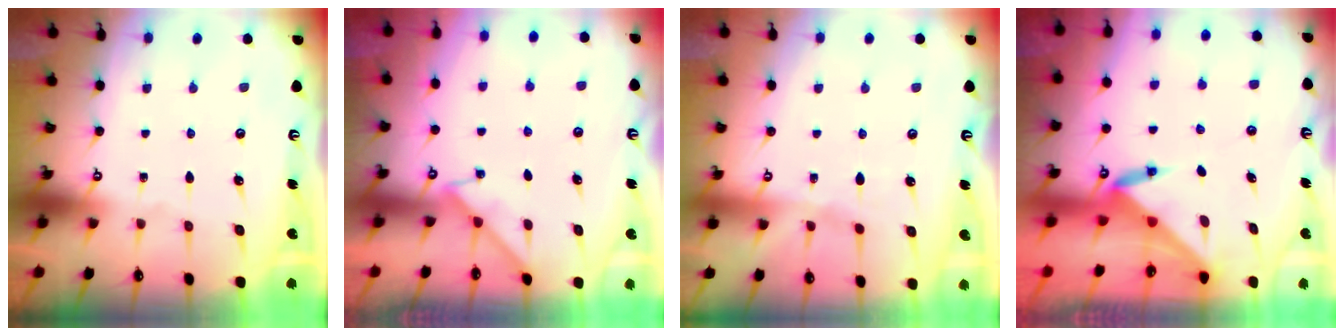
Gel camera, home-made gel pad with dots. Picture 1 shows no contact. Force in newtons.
{"total": 2.9, "press": 2.8, "slide": 0.4}
{"total": 5.4, "press": 5.4, "slide": 0.7}
{"total": 3.6, "press": 3.5, "slide": 0.4}